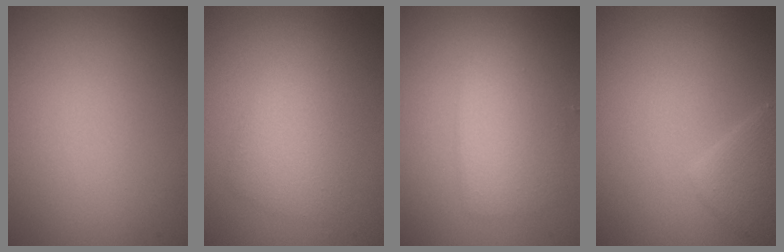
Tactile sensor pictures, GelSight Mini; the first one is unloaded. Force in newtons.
{"total": 2.8, "press": 2.8, "slide": 0.2}
{"total": 2.3, "press": 2.3, "slide": 0.1}
{"total": 2.2, "press": 2.2, "slide": 0.2}